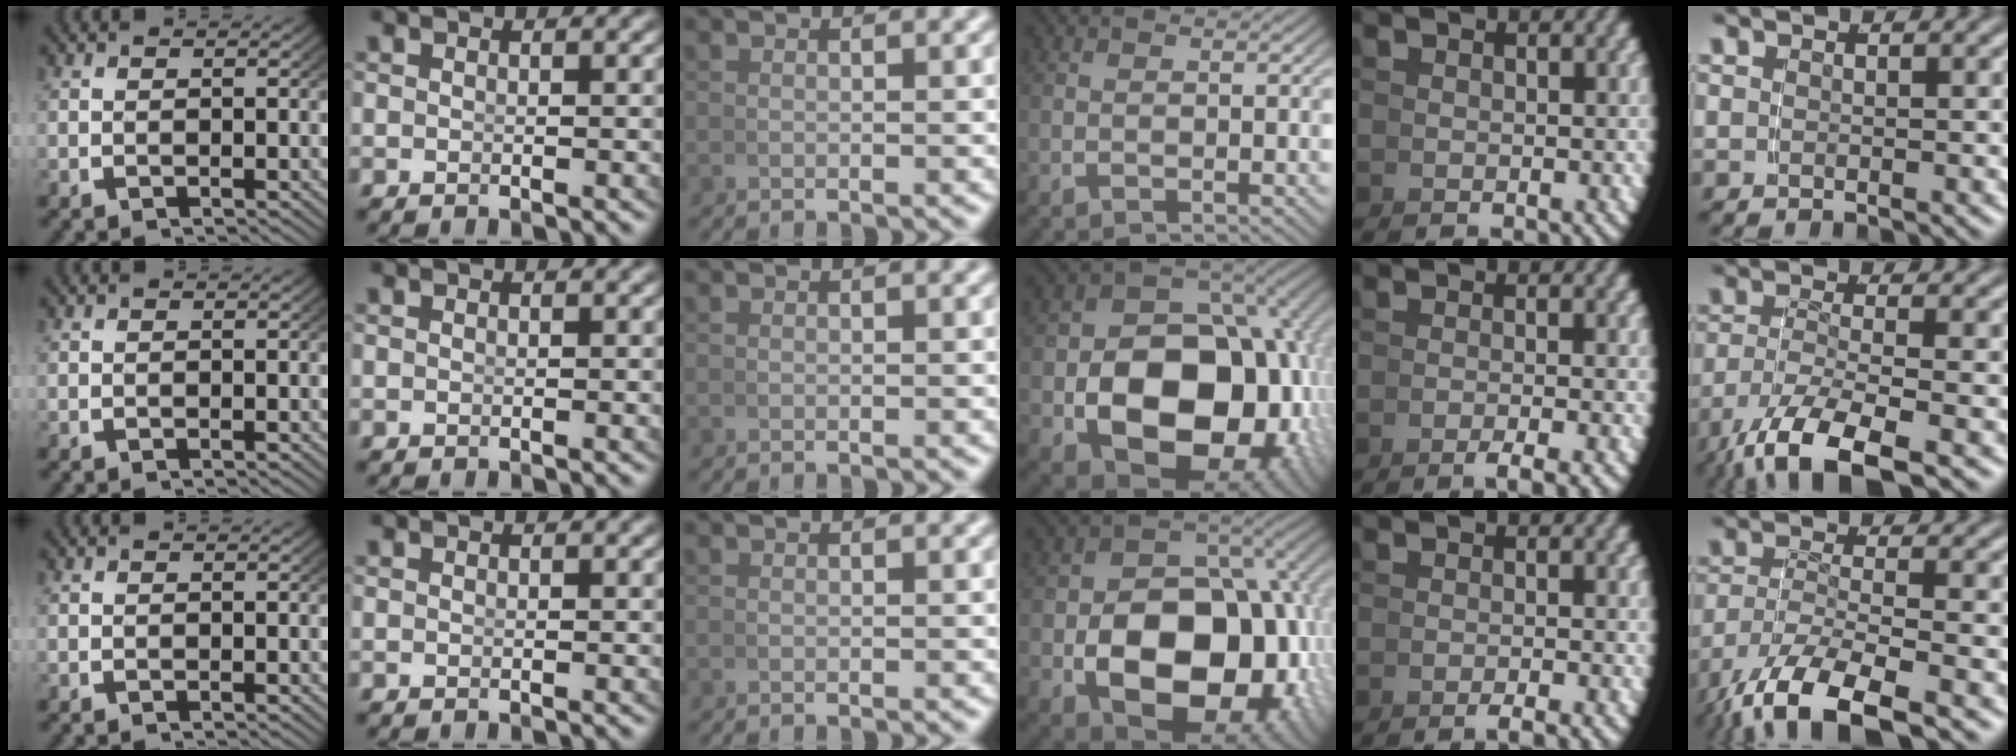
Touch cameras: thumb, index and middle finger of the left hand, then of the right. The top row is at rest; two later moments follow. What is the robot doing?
{"motion": "grasp_and_lifting", "object": "photo album"}